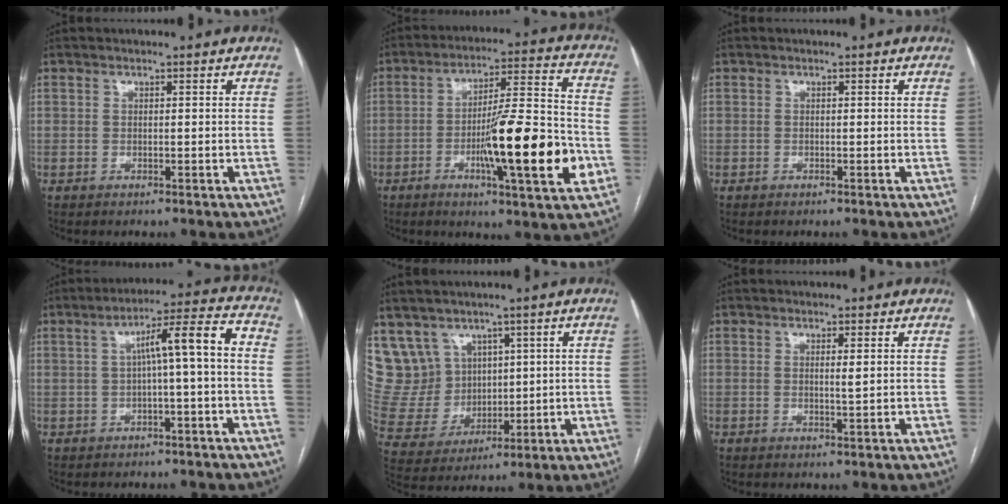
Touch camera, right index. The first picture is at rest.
{"total": 17.7, "force": [-5.1, 1.2, 16.9], "torque": [-0.268, -0.005, -0.077]}
{"total": 0.0}
{"total": 7.8, "force": [-0.4, 0.2, 7.8], "torque": [-0.115, 0.034, -0.006]}
{"total": 10.2, "force": [6.2, 8.1, 0.8], "torque": [-0.037, 0.045, 0.147]}
{"total": 1.1, "force": [0.3, -0.2, 1.0], "torque": [-0.022, 0.000, 0.008]}